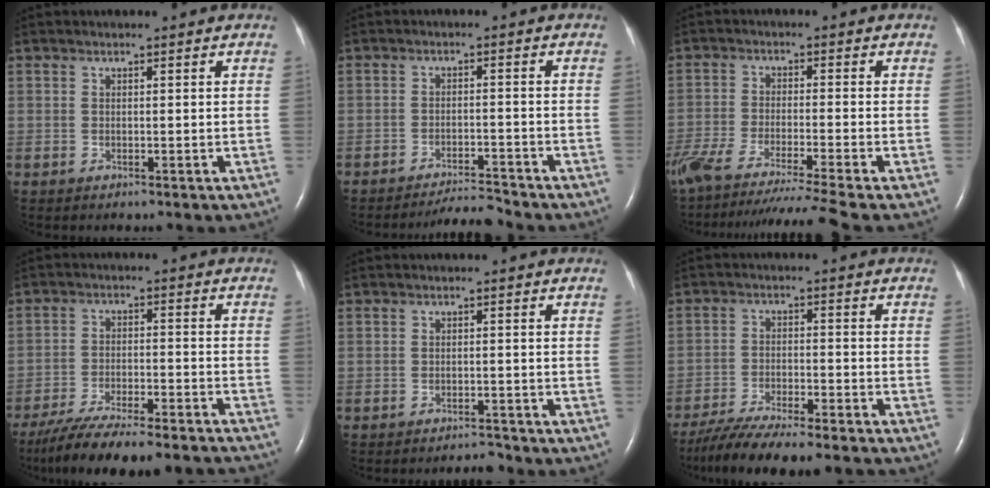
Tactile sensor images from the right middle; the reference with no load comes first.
{"total": 4.1, "force": [-4.0, -0.8, 0.2], "torque": [-0.005, -0.012, -0.066]}
{"total": 17.7, "force": [-15.0, -2.1, 9.2], "torque": [-0.156, -0.057, -0.245]}
{"total": 18.8, "force": [-16.7, 1.7, 8.4], "torque": [-0.128, -0.026, -0.248]}
{"total": 1.7, "force": [-1.7, 0.1, 0.0], "torque": [-0.002, -0.007, -0.024]}
{"total": 12.8, "force": [-11.1, 0.8, 6.3], "torque": [-0.104, -0.021, -0.177]}